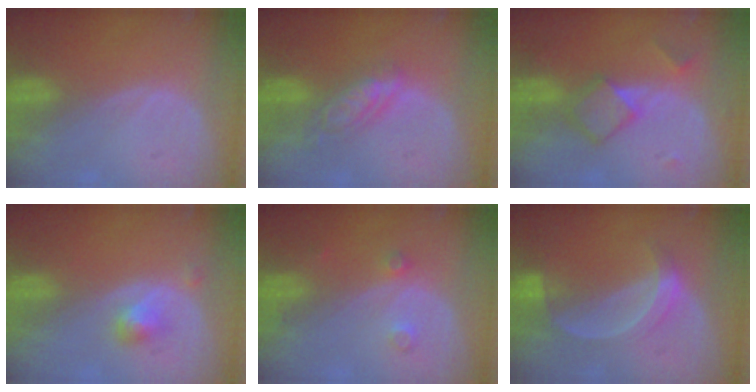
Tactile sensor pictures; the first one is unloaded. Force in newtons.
{"total": 5.5, "press": 5.0, "slide": 2.4}
{"total": 5.2, "press": 5.2, "slide": 0.1}
{"total": 2.4, "press": 2.4, "slide": 0.2}
{"total": 2.5, "press": 2.1, "slide": 1.3}
{"total": 5.0, "press": 4.9, "slide": 0.7}